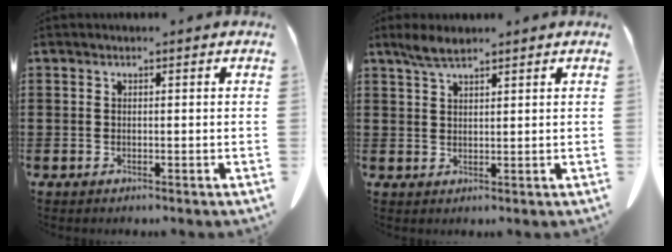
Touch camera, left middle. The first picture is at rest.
{"total": 3.2, "force": [2.3, 0.8, 2.0], "torque": [-0.045, 0.003, 0.044]}